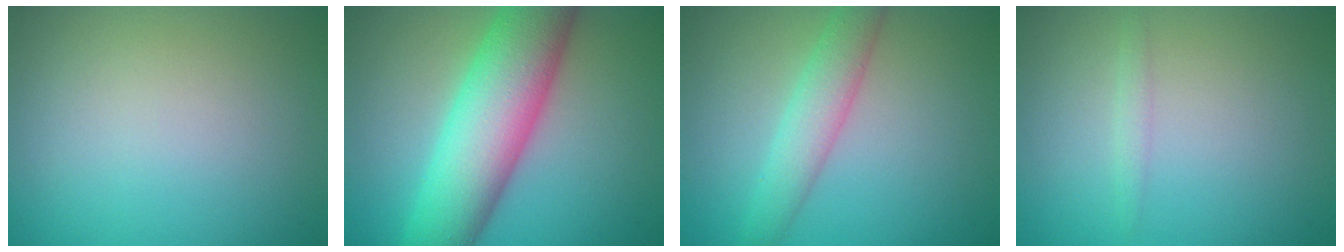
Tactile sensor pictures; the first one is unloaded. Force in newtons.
{"total": 11.0, "press": 11.0, "slide": 0.6}
{"total": 3.5, "press": 3.5, "slide": 0.1}
{"total": 0.8, "press": 0.8, "slide": 0.0}